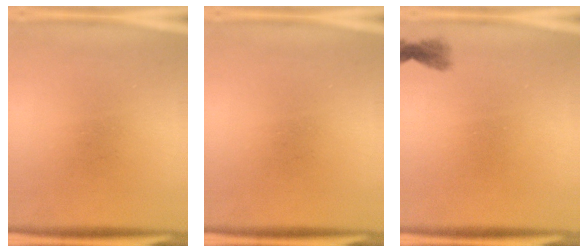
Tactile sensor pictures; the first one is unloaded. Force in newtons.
{"total": 0.0}
{"total": 1.3}